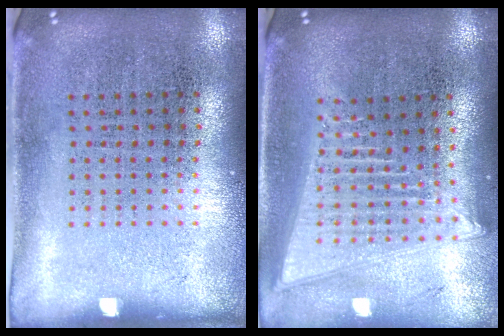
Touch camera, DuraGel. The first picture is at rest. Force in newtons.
{"total": 2.1, "press": 1.8, "slide": 1.1}